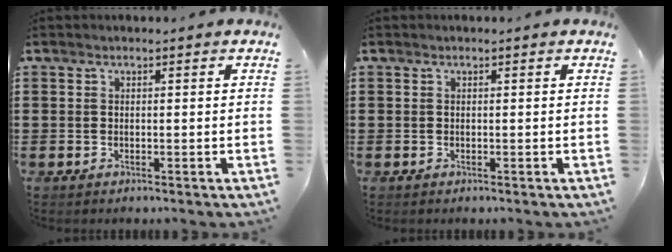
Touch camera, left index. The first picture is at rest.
{"total": 0.0}